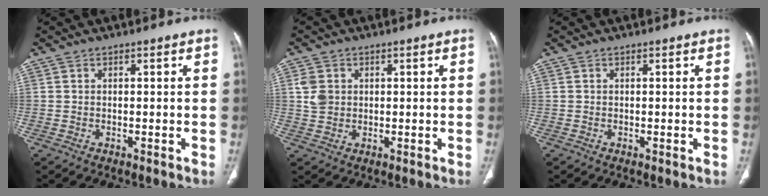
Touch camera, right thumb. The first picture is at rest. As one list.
[{"total": 4.1, "force": [0.9, 3.4, 2.1], "torque": [-0.030, 0.001, 0.022]}, {"total": 0.0}]